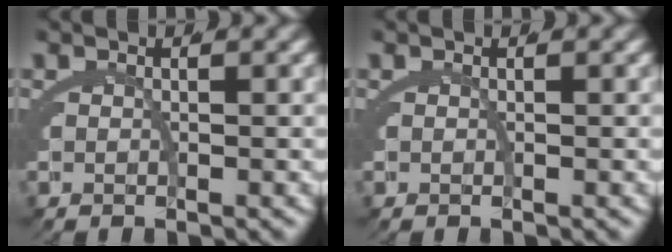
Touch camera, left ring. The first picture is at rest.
{"total": 0.0}